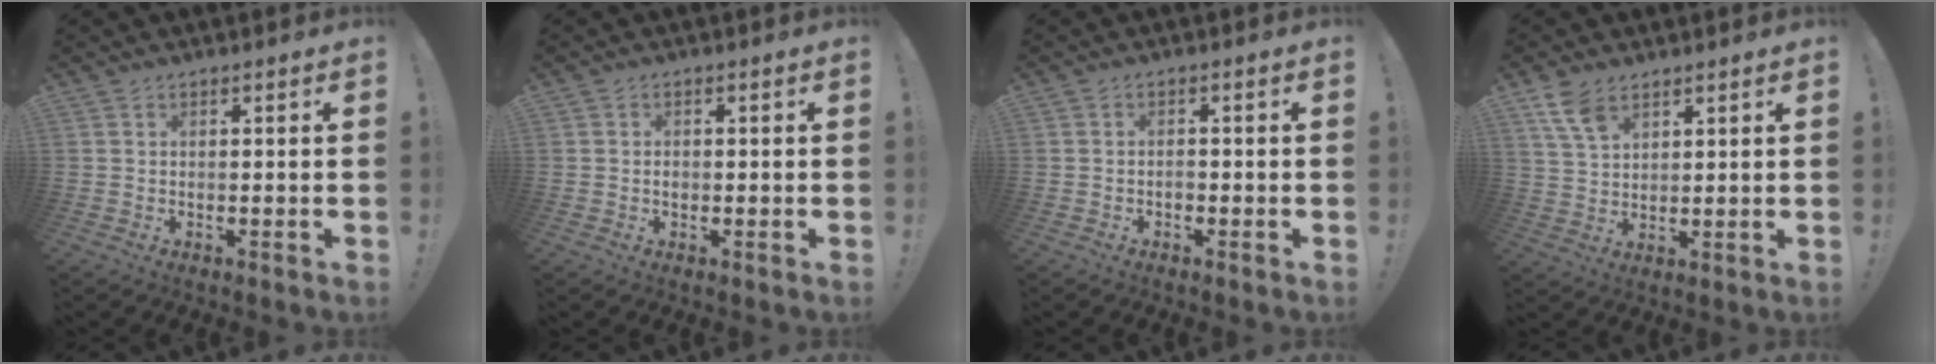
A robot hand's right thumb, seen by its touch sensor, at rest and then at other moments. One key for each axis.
{"total": 1.1, "fx": -0.5, "fy": 0.8, "fz": 0.6, "tx": -0.008, "ty": 0.002, "tz": -0.010}
{"total": 1.2, "fx": -0.7, "fy": 0.8, "fz": 0.6, "tx": -0.010, "ty": -0.001, "tz": -0.013}
{"total": 7.6, "fx": 4.7, "fy": 4.2, "fz": 4.3, "tx": -0.081, "ty": -0.017, "tz": 0.092}